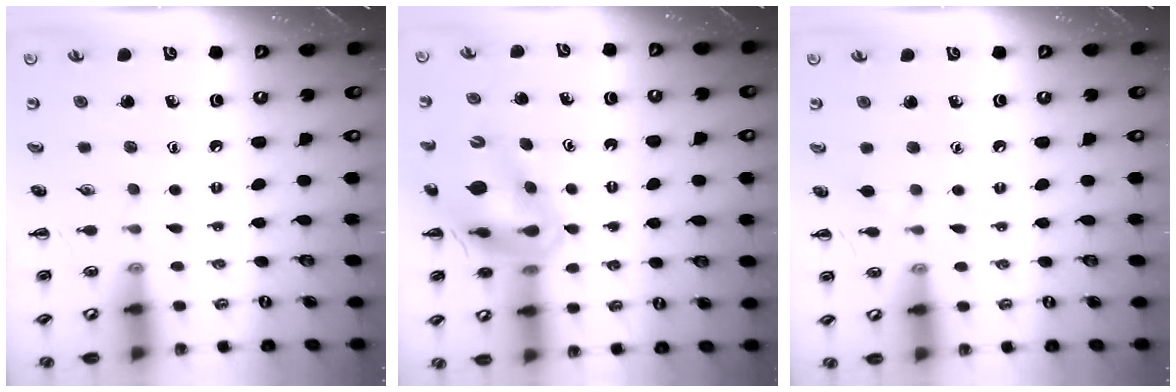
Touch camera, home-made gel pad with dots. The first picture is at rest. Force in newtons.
{"total": 13.4, "press": 12.8, "slide": 4.0}
{"total": 2.6, "press": 2.3, "slide": 1.1}